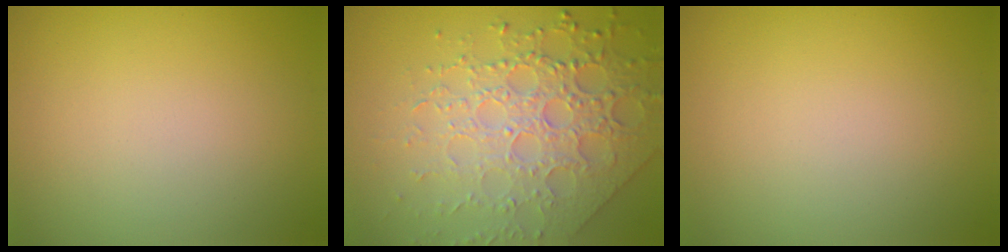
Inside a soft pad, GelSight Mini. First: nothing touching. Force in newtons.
{"total": 6.2, "press": 5.2, "slide": 3.3}
{"total": 0.0}